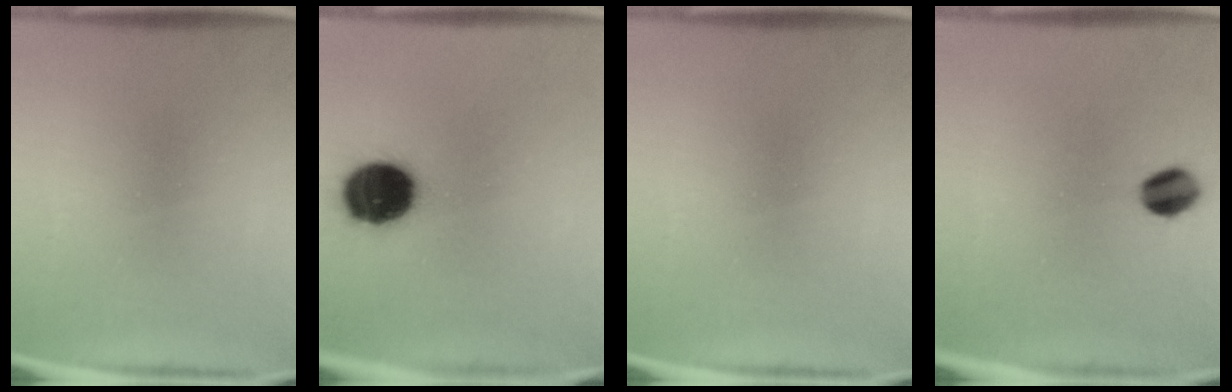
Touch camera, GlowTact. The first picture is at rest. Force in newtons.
{"total": 15.4}
{"total": 0.0}
{"total": 6.2}